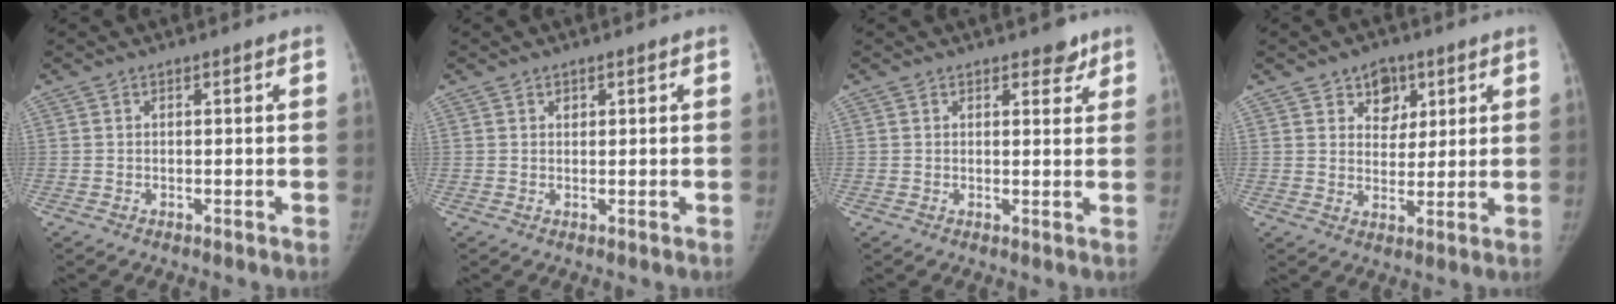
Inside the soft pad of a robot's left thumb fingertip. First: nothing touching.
{"total": 0.7, "force": [0.4, 0.5, 0.2], "torque": [0.005, -0.003, 0.007]}
{"total": 2.9, "force": [2.1, 1.5, 1.3], "torque": [0.007, -0.011, 0.027]}
{"total": 6.2, "force": [3.2, 4.7, 2.6], "torque": [0.000, -0.014, 0.048]}